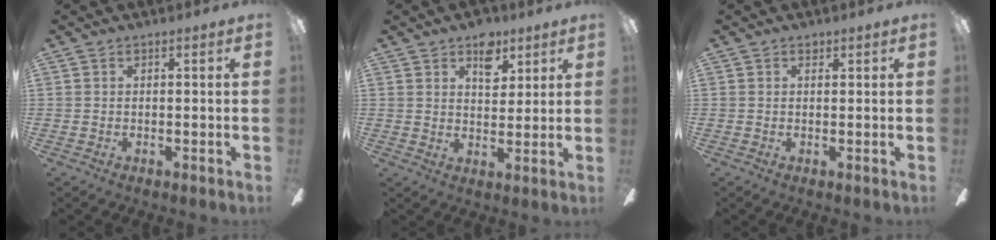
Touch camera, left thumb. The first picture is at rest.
{"total": 7.6, "force": [4.6, 4.7, 4.0], "torque": [-0.033, -0.017, 0.076]}
{"total": 0.8, "force": [0.6, 0.5, 0.2], "torque": [-0.004, 0.002, 0.012]}